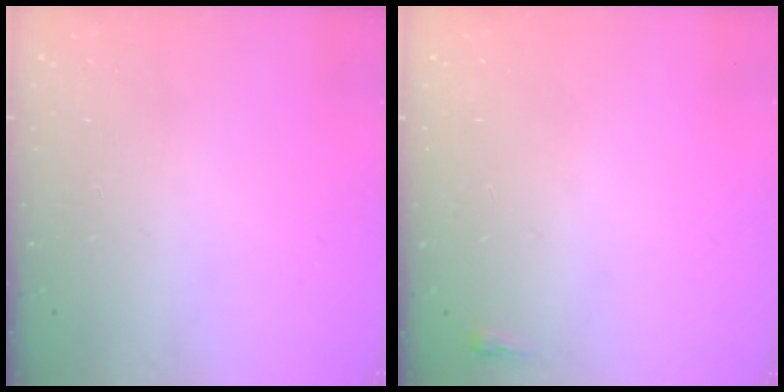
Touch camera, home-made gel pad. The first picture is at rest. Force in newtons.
{"total": 2.0, "press": 2.0, "slide": 0.5}